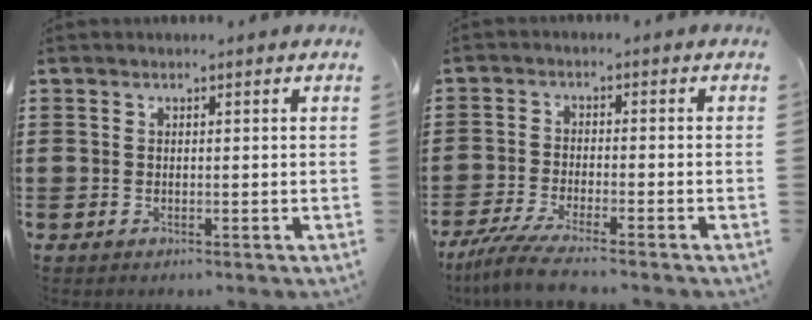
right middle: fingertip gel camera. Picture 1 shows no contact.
{"total": 5.0, "force": [-4.3, 0.0, 2.6], "torque": [-0.072, -0.022, -0.087]}